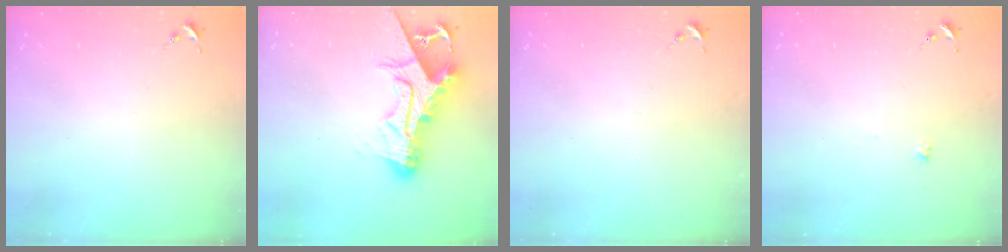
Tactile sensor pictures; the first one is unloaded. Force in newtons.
{"total": 15.5, "press": 15.4, "slide": 1.6}
{"total": 0.0}
{"total": 4.3, "press": 4.3, "slide": 0.2}